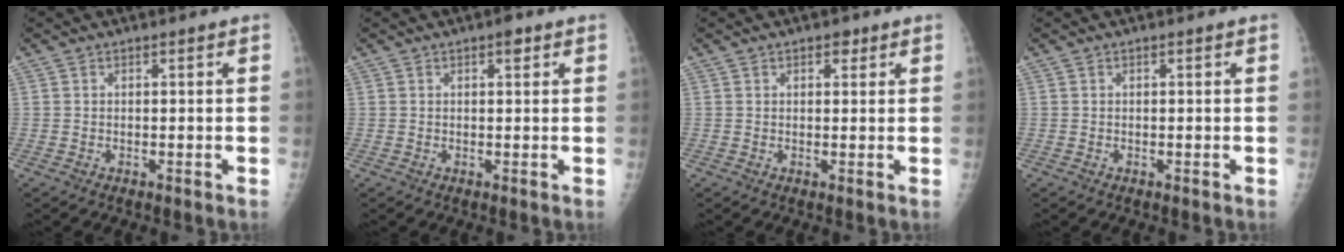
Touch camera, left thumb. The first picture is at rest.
{"total": 1.6, "force": [0.9, 0.7, 1.1], "torque": [-0.010, -0.001, 0.009]}
{"total": 1.9, "force": [1.2, 1.2, 1.0], "torque": [0.000, -0.003, 0.012]}
{"total": 0.0}